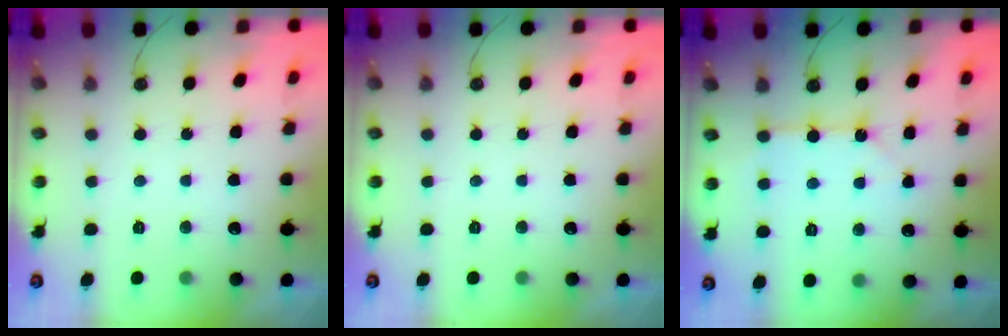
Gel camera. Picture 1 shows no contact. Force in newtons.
{"total": 0.0}
{"total": 3.5, "press": 3.5, "slide": 0.3}